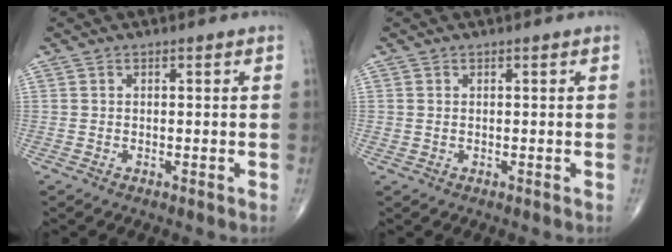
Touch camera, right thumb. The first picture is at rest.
{"total": 0.7, "force": [0.1, 0.6, 0.4], "torque": [-0.007, 0.000, 0.002]}